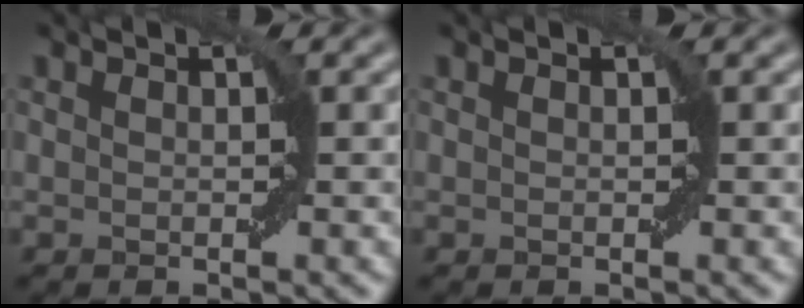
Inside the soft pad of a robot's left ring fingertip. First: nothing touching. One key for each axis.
{"total": 0.0}